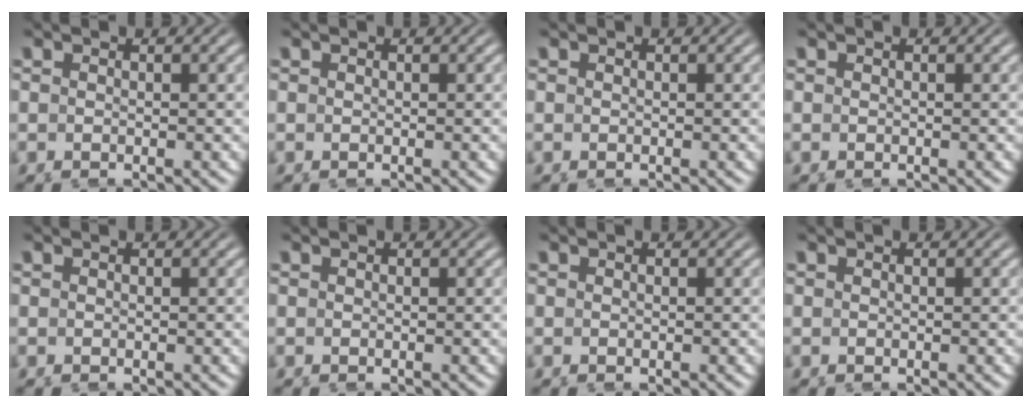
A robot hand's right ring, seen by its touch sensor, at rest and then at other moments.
{"total": 0.0}
{"total": 0.0}
{"total": 0.0}
{"total": 0.0}
{"total": 0.0}
{"total": 0.0}
{"total": 0.0}